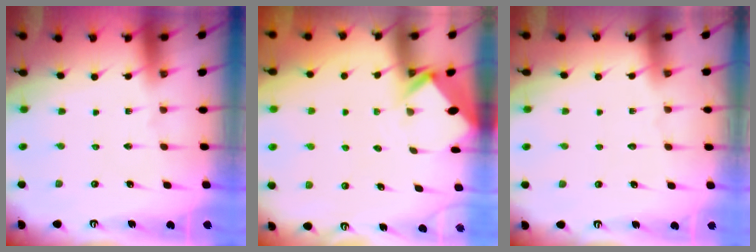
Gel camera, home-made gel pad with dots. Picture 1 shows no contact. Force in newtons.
{"total": 2.6, "press": 2.6, "slide": 0.2}
{"total": 0.8, "press": 0.8, "slide": 0.2}